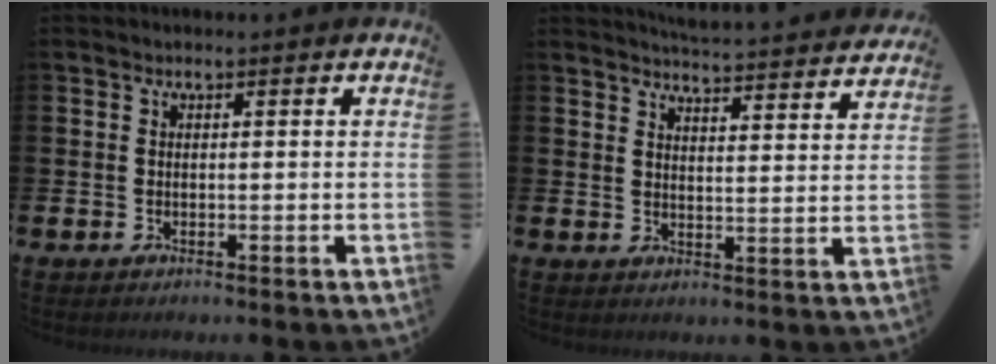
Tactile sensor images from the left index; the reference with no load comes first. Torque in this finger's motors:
{"motor_torque": [0.48, -0.80, 0.16, 0.04]}